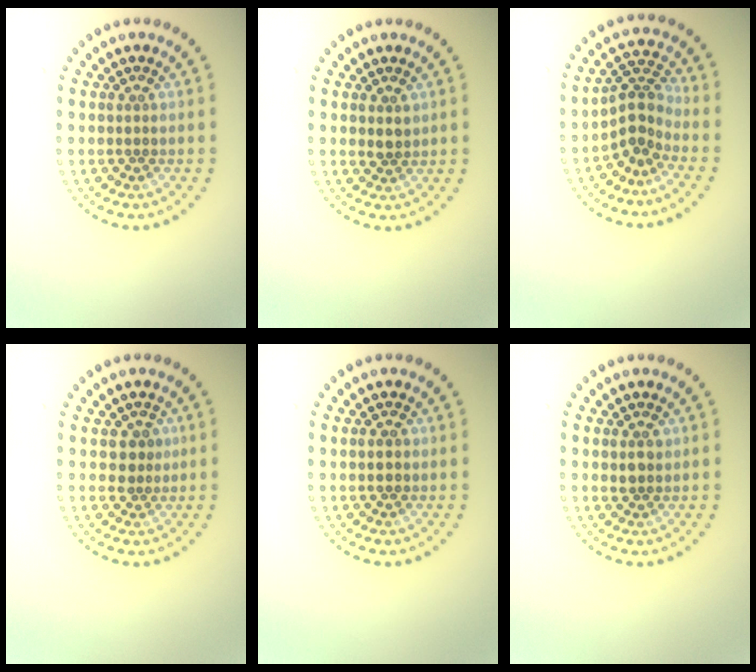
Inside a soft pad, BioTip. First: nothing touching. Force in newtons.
{"total": 1.3, "press": 1.1, "slide": 0.6}
{"total": 3.0, "press": 2.0, "slide": 2.2}
{"total": 1.6, "press": 1.4, "slide": 0.7}
{"total": 1.4, "press": 1.4, "slide": 0.0}
{"total": 1.3, "press": 1.3, "slide": 0.4}